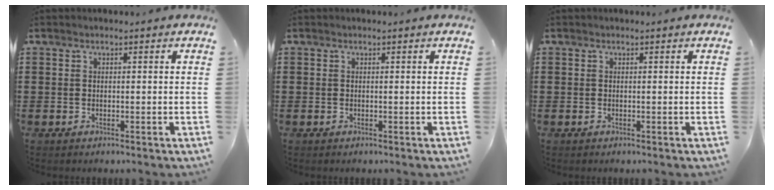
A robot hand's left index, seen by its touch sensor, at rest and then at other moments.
{"total": 0.0}
{"total": 0.0}